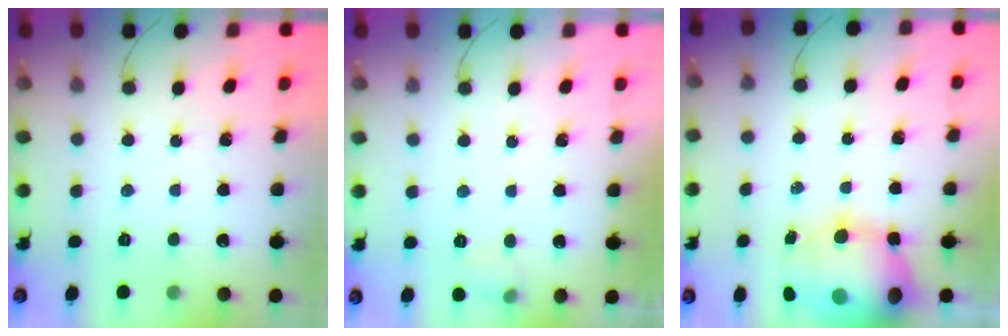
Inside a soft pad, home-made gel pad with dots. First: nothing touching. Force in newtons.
{"total": 5.5, "press": 5.3, "slide": 1.4}
{"total": 18.5, "press": 17.9, "slide": 4.9}